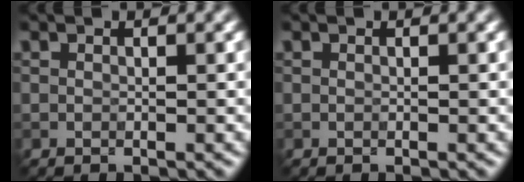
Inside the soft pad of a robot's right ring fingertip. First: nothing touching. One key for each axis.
{"total": 0.0}